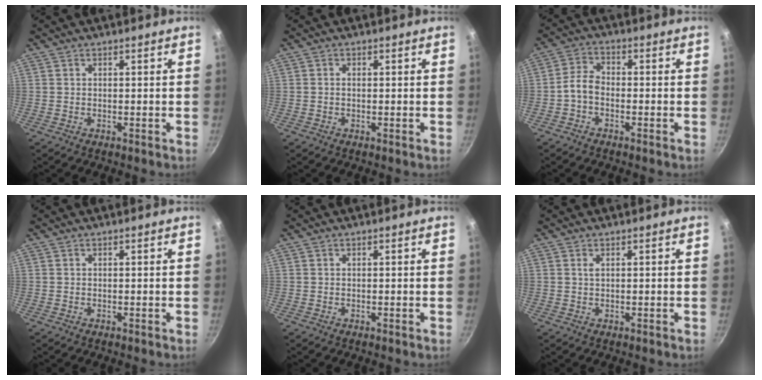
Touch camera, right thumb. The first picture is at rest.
{"total": 0.7, "force": [0.0, 0.5, 0.5], "torque": [-0.009, 0.004, -0.002]}
{"total": 4.0, "force": [-1.7, 2.3, 2.8], "torque": [-0.060, 0.025, -0.043]}
{"total": 0.0}
{"total": 0.0}
{"total": 0.8, "force": [0.3, 0.3, 0.6], "torque": [-0.012, 0.001, 0.007]}